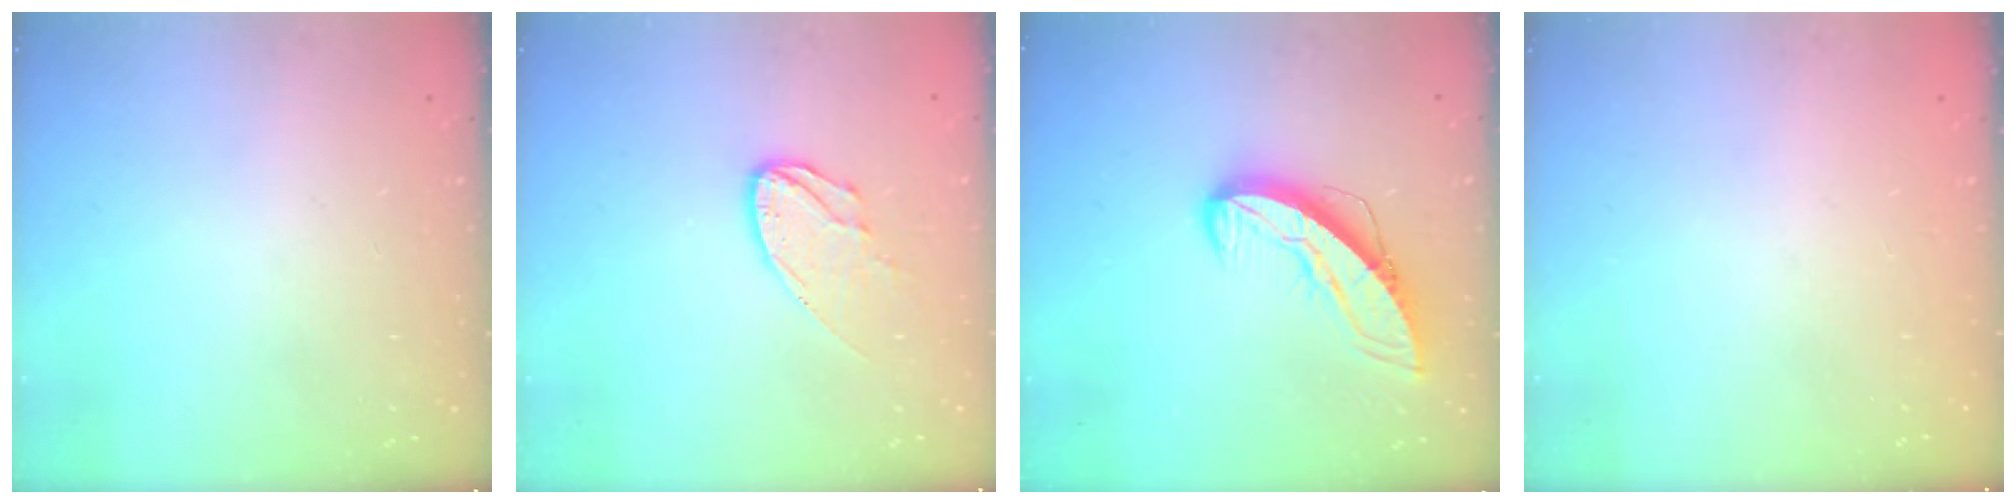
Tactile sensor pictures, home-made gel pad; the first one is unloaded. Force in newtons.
{"total": 9.3, "press": 9.2, "slide": 0.5}
{"total": 9.8, "press": 9.7, "slide": 1.1}
{"total": 0.0}